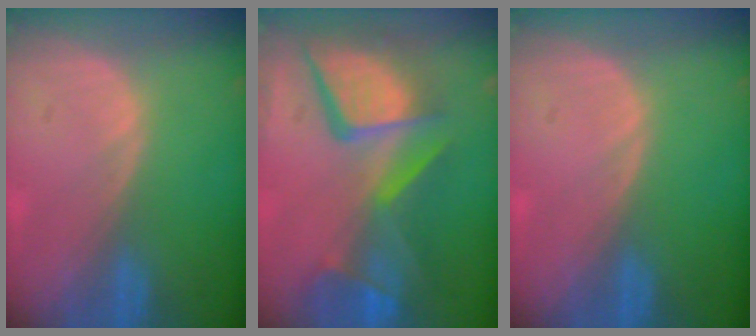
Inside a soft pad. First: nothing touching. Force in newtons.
{"total": 13.5, "press": 11.0, "slide": 7.8}
{"total": 0.0}